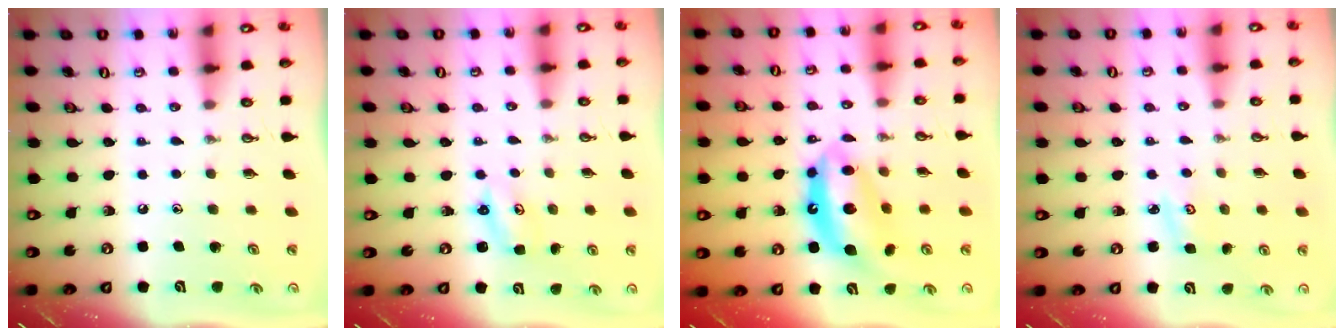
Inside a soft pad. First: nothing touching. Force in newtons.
{"total": 2.7, "press": 2.7, "slide": 0.3}
{"total": 13.1, "press": 13.1, "slide": 0.9}
{"total": 3.0, "press": 3.0, "slide": 0.4}